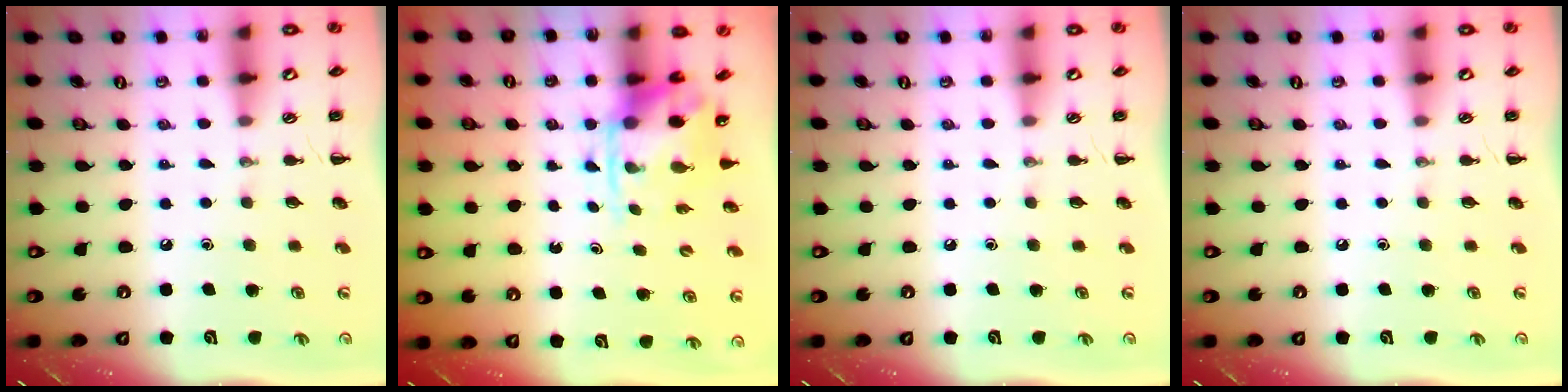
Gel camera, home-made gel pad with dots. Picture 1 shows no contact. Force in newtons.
{"total": 3.9, "press": 3.8, "slide": 0.8}
{"total": 0.0}
{"total": 0.0}